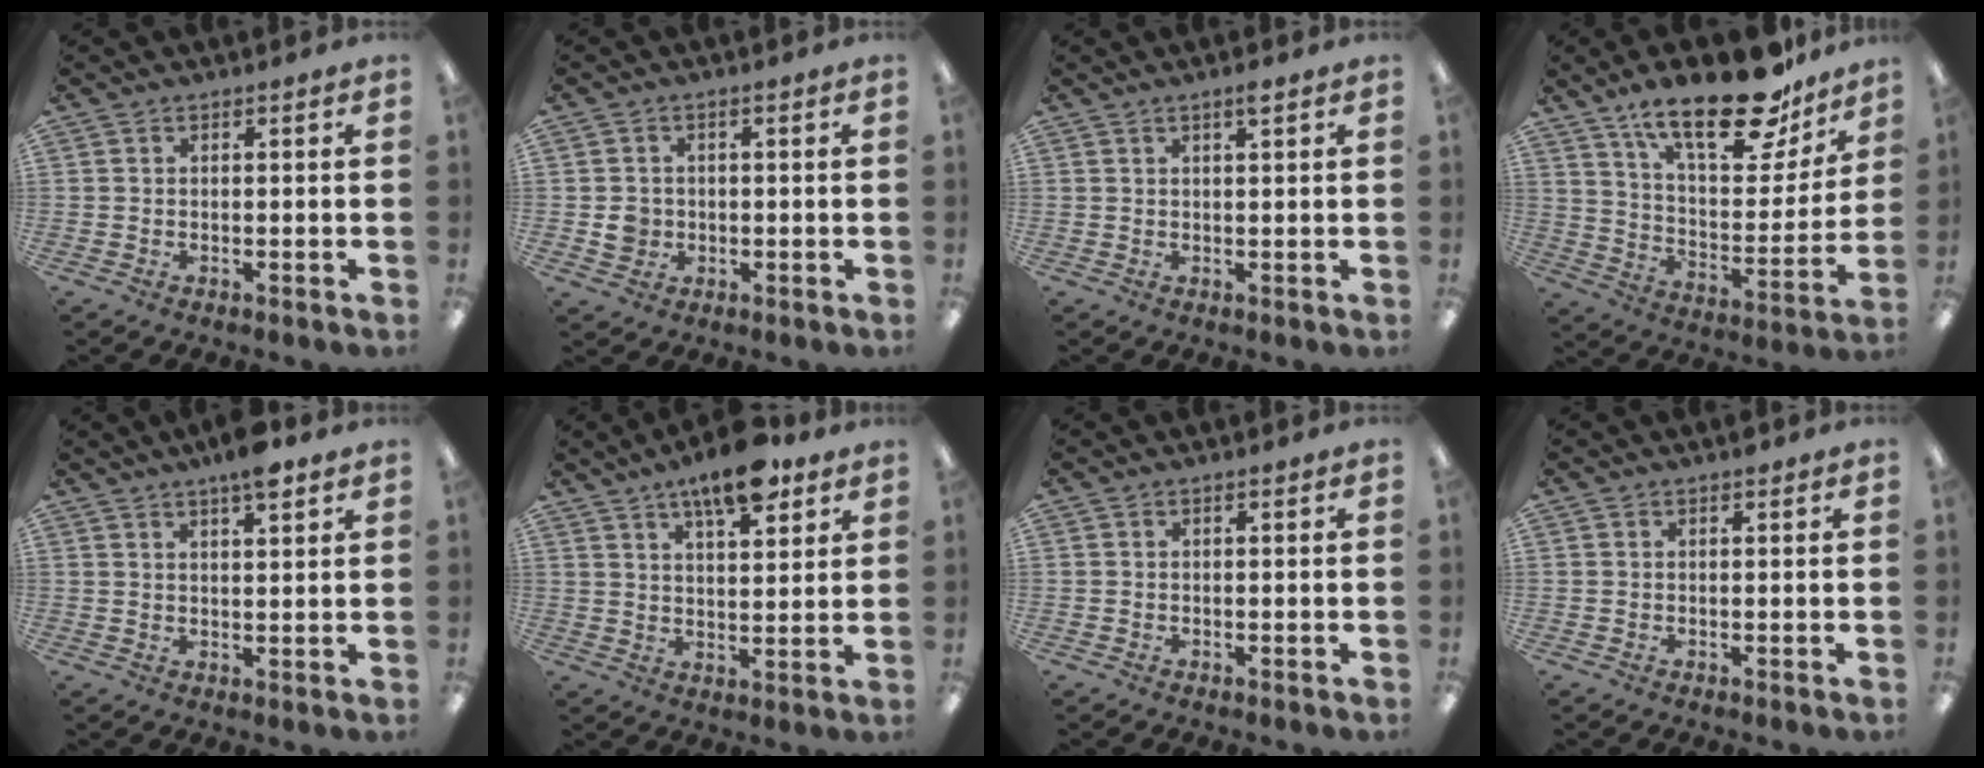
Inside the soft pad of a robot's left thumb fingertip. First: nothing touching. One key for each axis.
{"total": 3.4, "fx": -0.2, "fy": 3.3, "fz": 1.1, "tx": -0.005, "ty": -0.001, "tz": -0.008}
{"total": 2.0, "fx": 1.4, "fy": 0.2, "fz": 1.4, "tx": -0.023, "ty": -0.002, "tz": 0.022}
{"total": 23.8, "fx": 16.7, "fy": 9.1, "fz": 14.4, "tx": -0.221, "ty": -0.103, "tz": 0.283}
{"total": 6.0, "fx": 4.4, "fy": 1.1, "fz": 3.9, "tx": -0.064, "ty": -0.018, "tz": 0.071}
{"total": 11.2, "fx": 7.7, "fy": 3.8, "fz": 7.1, "tx": -0.104, "ty": -0.037, "tz": 0.130}
{"total": 0.0}
{"total": 0.6, "fx": 0.5, "fy": 0.2, "fz": 0.2, "tx": 0.002, "ty": -0.001, "tz": 0.007}